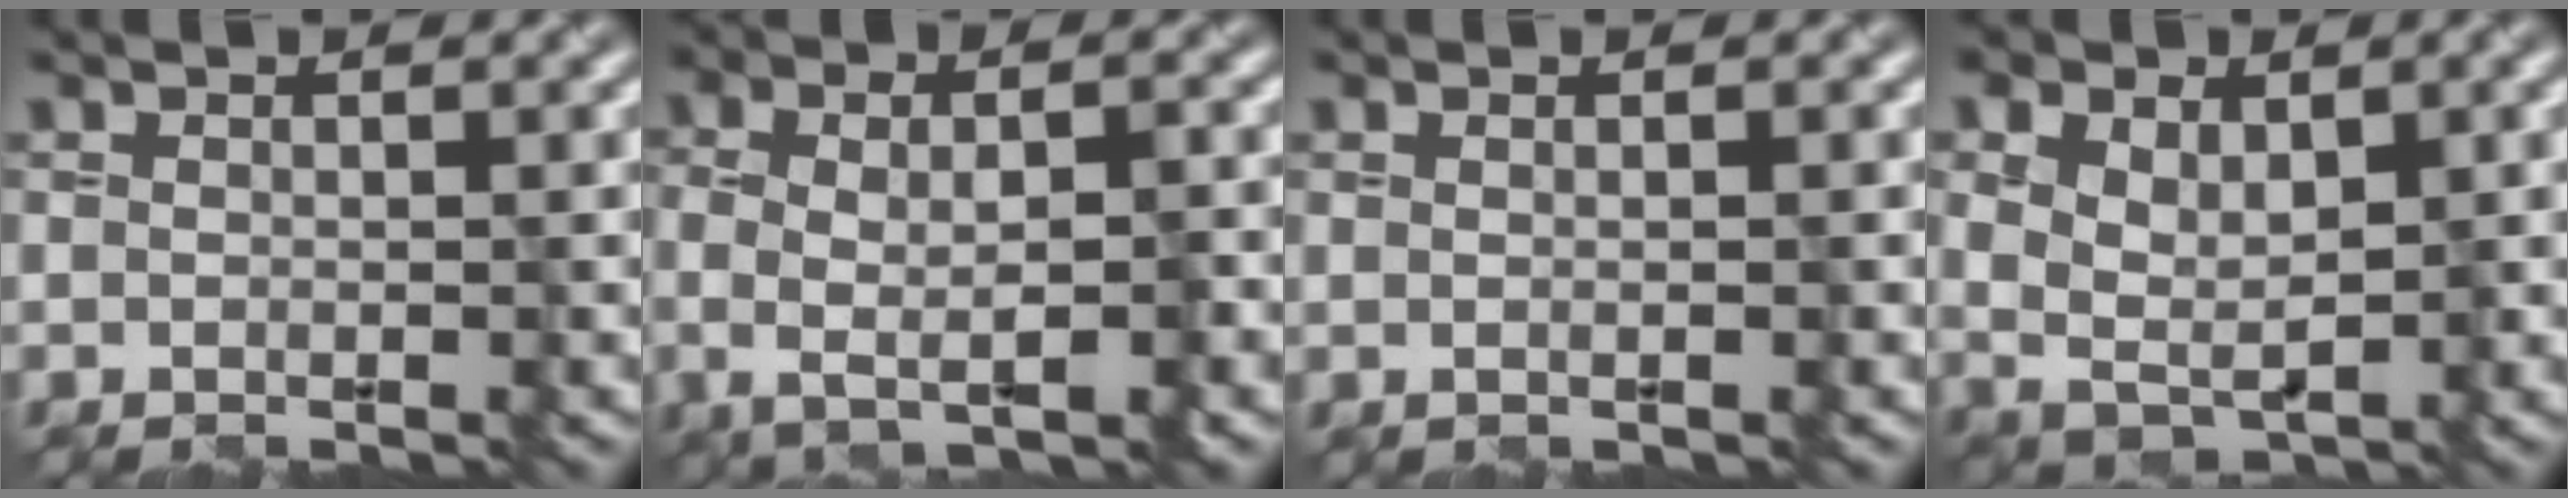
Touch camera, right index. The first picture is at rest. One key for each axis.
{"total": 4.7, "fx": -1.1, "fy": 1.6, "fz": 4.3, "tx": -0.080, "ty": -0.013, "tz": -0.006}
{"total": 1.5, "fx": 0.4, "fy": 0.8, "fz": 1.2, "tx": -0.004, "ty": 0.006, "tz": -0.009}
{"total": 3.0, "fx": 0.8, "fy": 1.9, "fz": 2.1, "tx": -0.051, "ty": -0.008, "tz": 0.029}